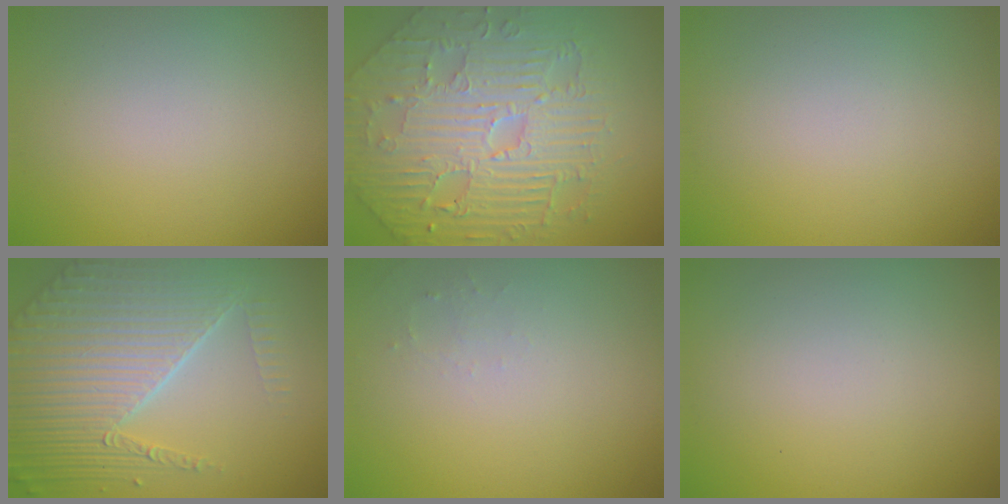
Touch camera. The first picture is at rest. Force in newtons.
{"total": 6.9, "press": 5.9, "slide": 3.5}
{"total": 0.0}
{"total": 8.6, "press": 5.7, "slide": 6.5}
{"total": 0.8, "press": 0.8, "slide": 0.3}
{"total": 0.0}